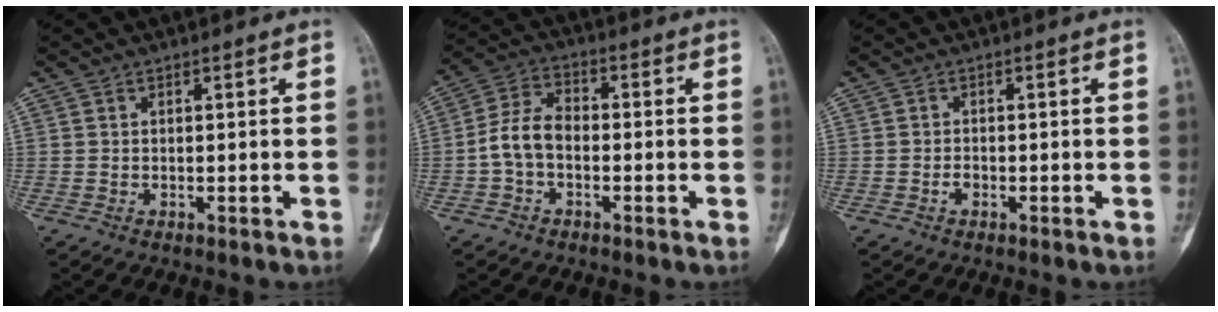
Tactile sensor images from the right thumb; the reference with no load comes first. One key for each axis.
{"total": 7.0, "fx": -1.6, "fy": 4.5, "fz": 5.1, "tx": -0.096, "ty": 0.027, "tz": -0.042}
{"total": 1.1, "fx": -0.6, "fy": 0.8, "fz": 0.6, "tx": -0.008, "ty": 0.004, "tz": -0.011}